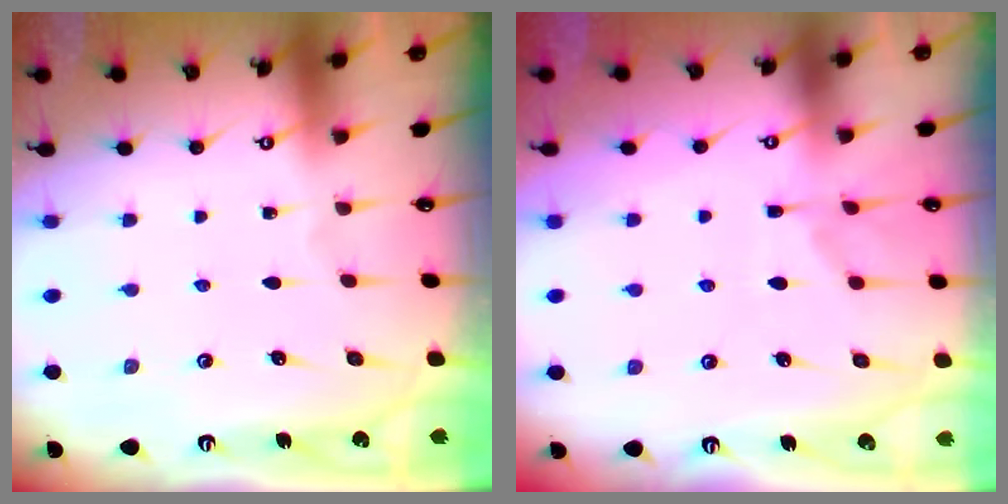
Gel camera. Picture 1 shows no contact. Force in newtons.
{"total": 1.4, "press": 0.6, "slide": 1.2}